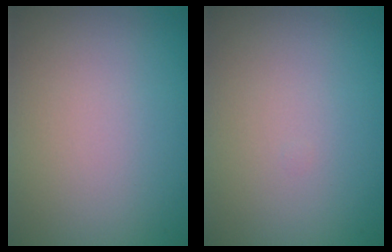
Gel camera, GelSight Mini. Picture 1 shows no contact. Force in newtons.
{"total": 0.0}